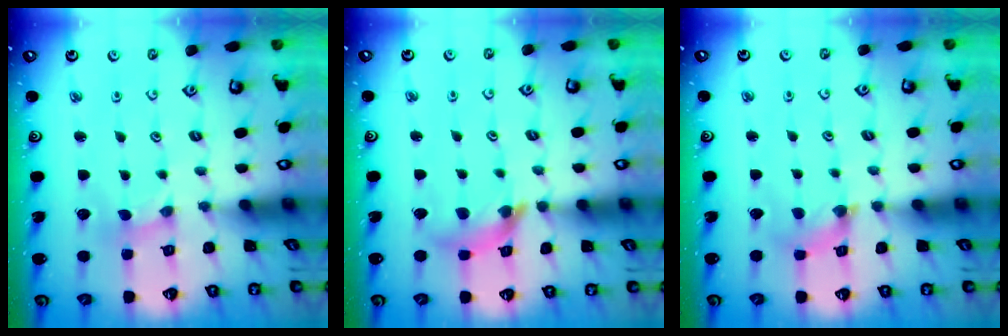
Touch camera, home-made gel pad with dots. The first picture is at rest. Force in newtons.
{"total": 9.7, "press": 9.6, "slide": 1.1}
{"total": 2.2, "press": 2.2, "slide": 0.4}